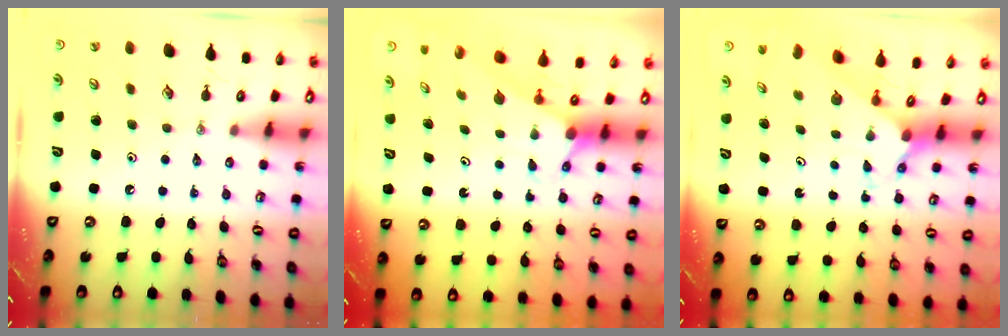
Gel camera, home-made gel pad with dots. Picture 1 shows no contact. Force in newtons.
{"total": 2.7, "press": 2.7, "slide": 0.0}
{"total": 2.3, "press": 2.3, "slide": 0.2}